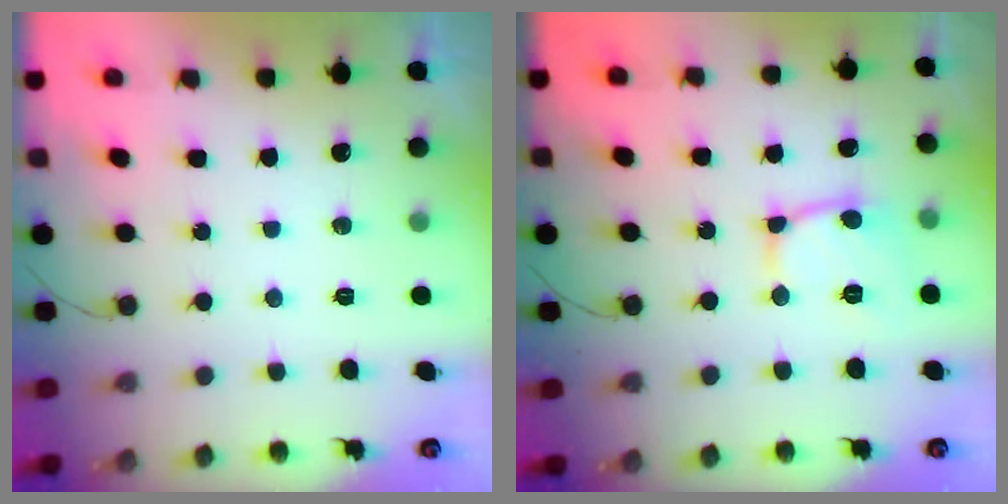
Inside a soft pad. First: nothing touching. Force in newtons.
{"total": 6.6, "press": 6.5, "slide": 0.7}